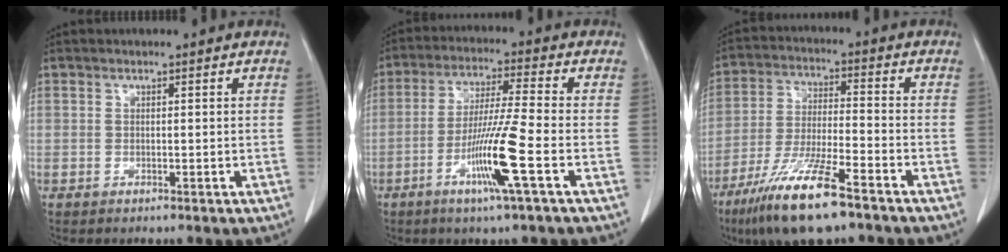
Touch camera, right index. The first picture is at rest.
{"total": 10.3, "force": [-4.1, -1.2, 9.4], "torque": [-0.183, -0.016, -0.080]}
{"total": 13.4, "force": [-9.0, 1.5, 9.9], "torque": [-0.198, -0.032, -0.163]}